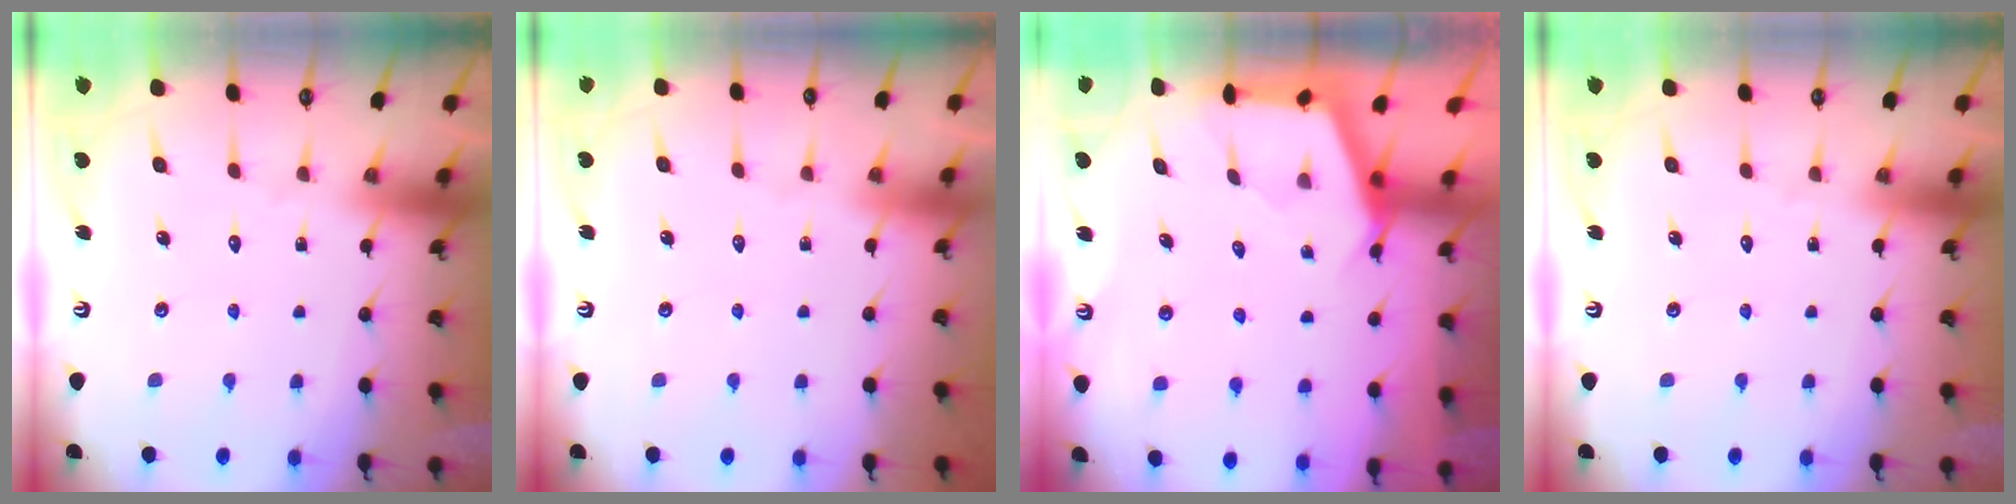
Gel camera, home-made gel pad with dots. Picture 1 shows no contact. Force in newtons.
{"total": 0.0}
{"total": 2.9, "press": 2.8, "slide": 0.4}
{"total": 0.0}